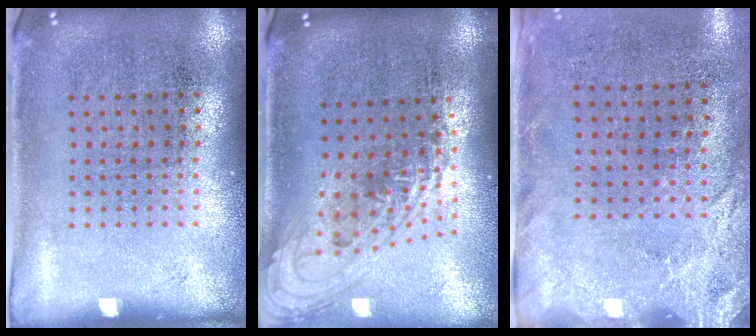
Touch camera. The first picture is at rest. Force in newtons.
{"total": 1.5, "press": 1.2, "slide": 1.0}
{"total": 2.6, "press": 2.1, "slide": 1.5}